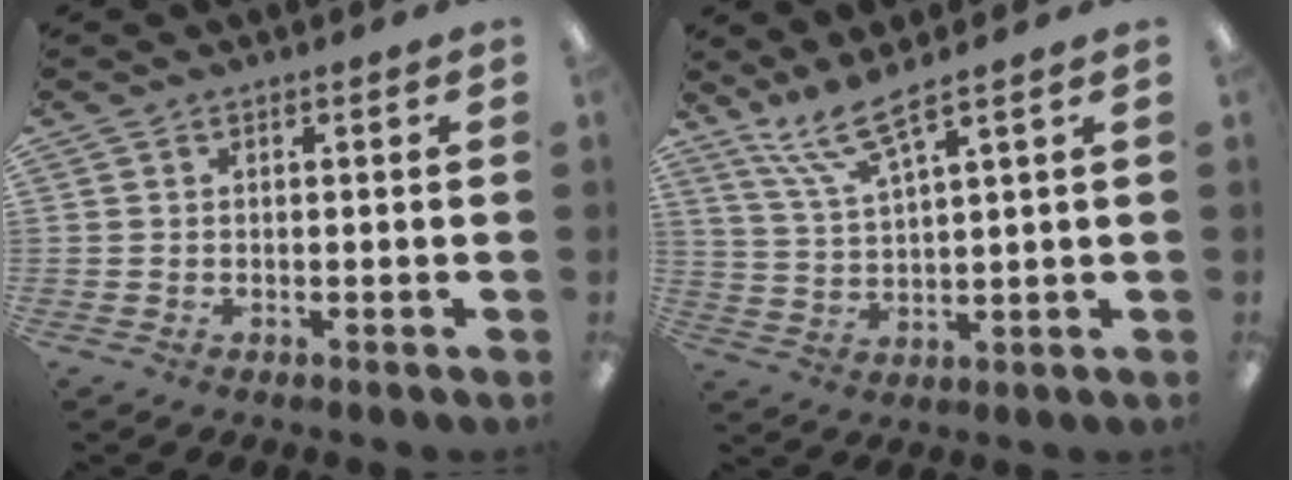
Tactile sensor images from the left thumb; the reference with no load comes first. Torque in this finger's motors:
{"motor_torque": [0.70, 0.00, 0.96, -1.02, 0.12]}